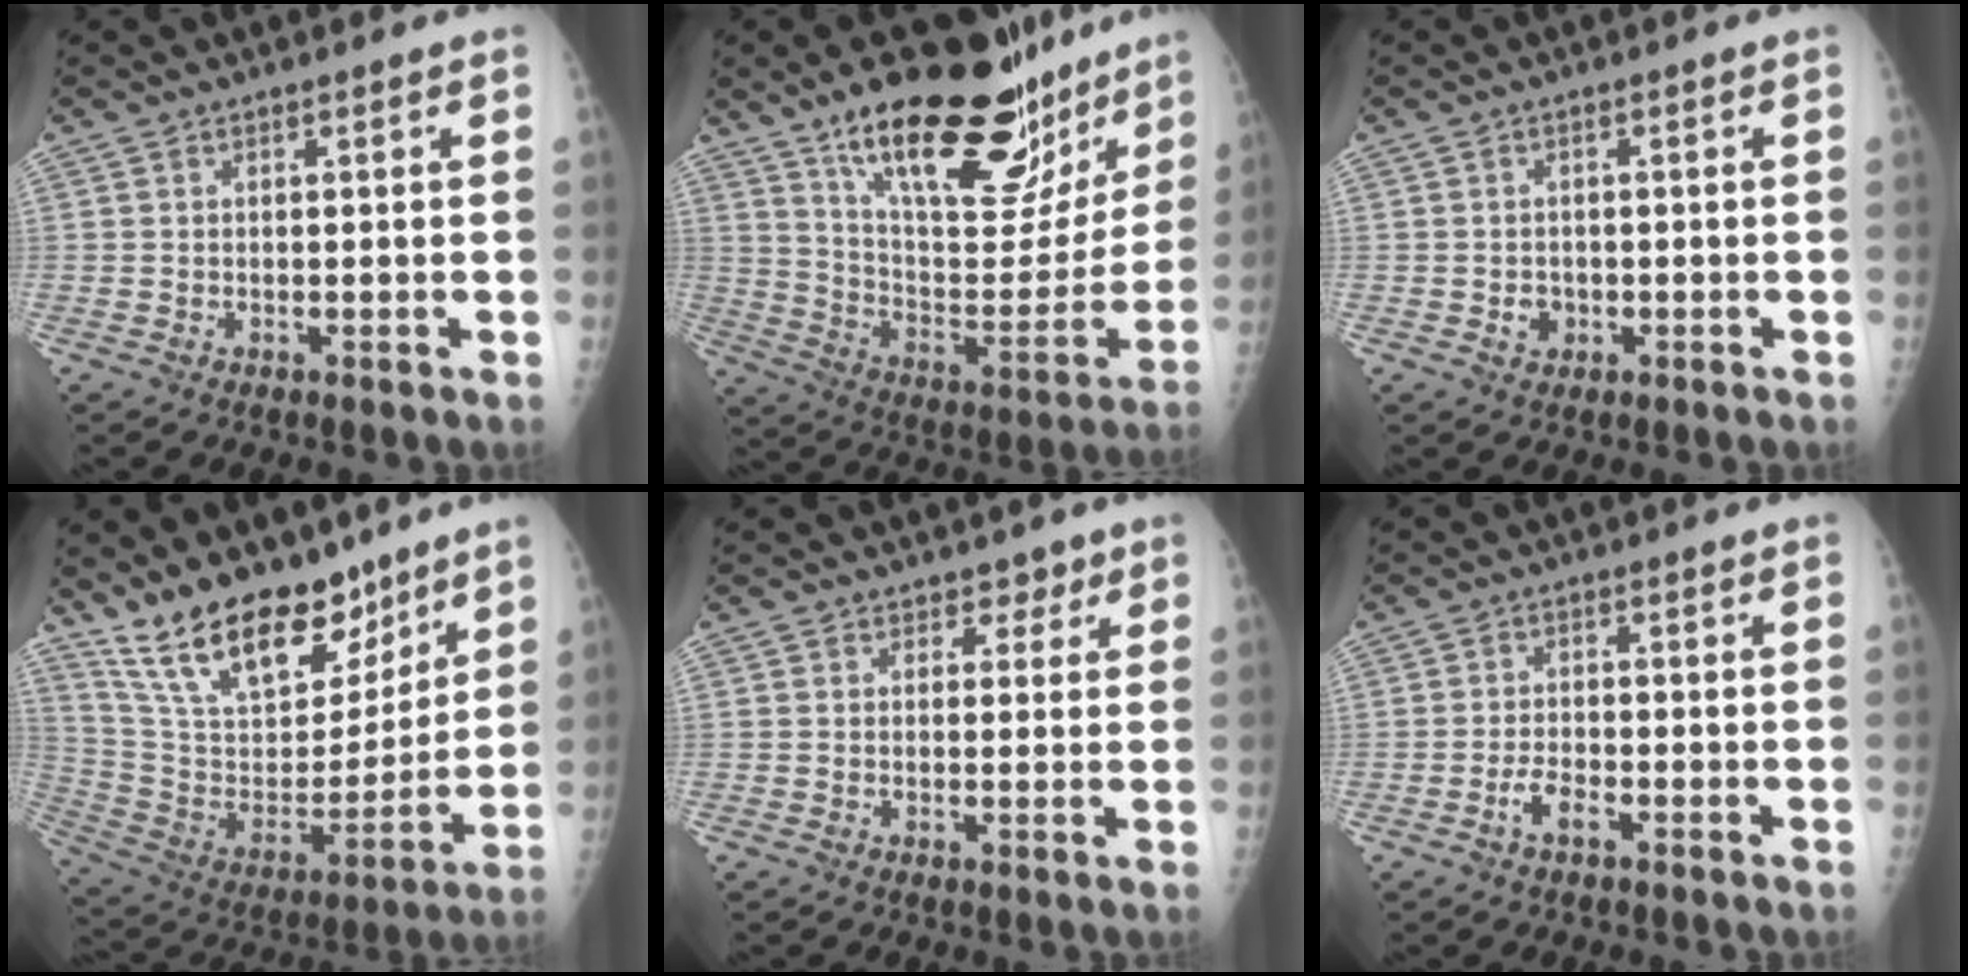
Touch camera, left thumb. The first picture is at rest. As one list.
[{"total": 29.5, "force": [19.7, 11.5, 18.7], "torque": [-0.234, -0.070, 0.310]}, {"total": 2.3, "force": [-0.5, 2.1, 0.9], "torque": [-0.002, 0.005, -0.004]}, {"total": 21.7, "force": [16.2, 9.8, 10.8], "torque": [-0.150, -0.081, 0.290]}, {"total": 2.5, "force": [1.5, 1.9, 0.5], "torque": [0.021, -0.006, 0.012]}, {"total": 3.2, "force": [-1.8, 1.4, 2.2], "torque": [-0.043, 0.014, -0.035]}]